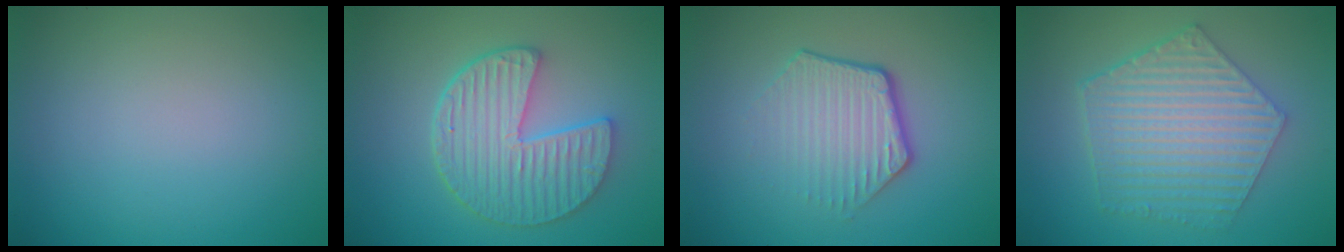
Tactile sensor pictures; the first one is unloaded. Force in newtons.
{"total": 6.0, "press": 4.8, "slide": 3.6}
{"total": 4.2, "press": 3.1, "slide": 2.8}
{"total": 6.5, "press": 4.9, "slide": 4.3}